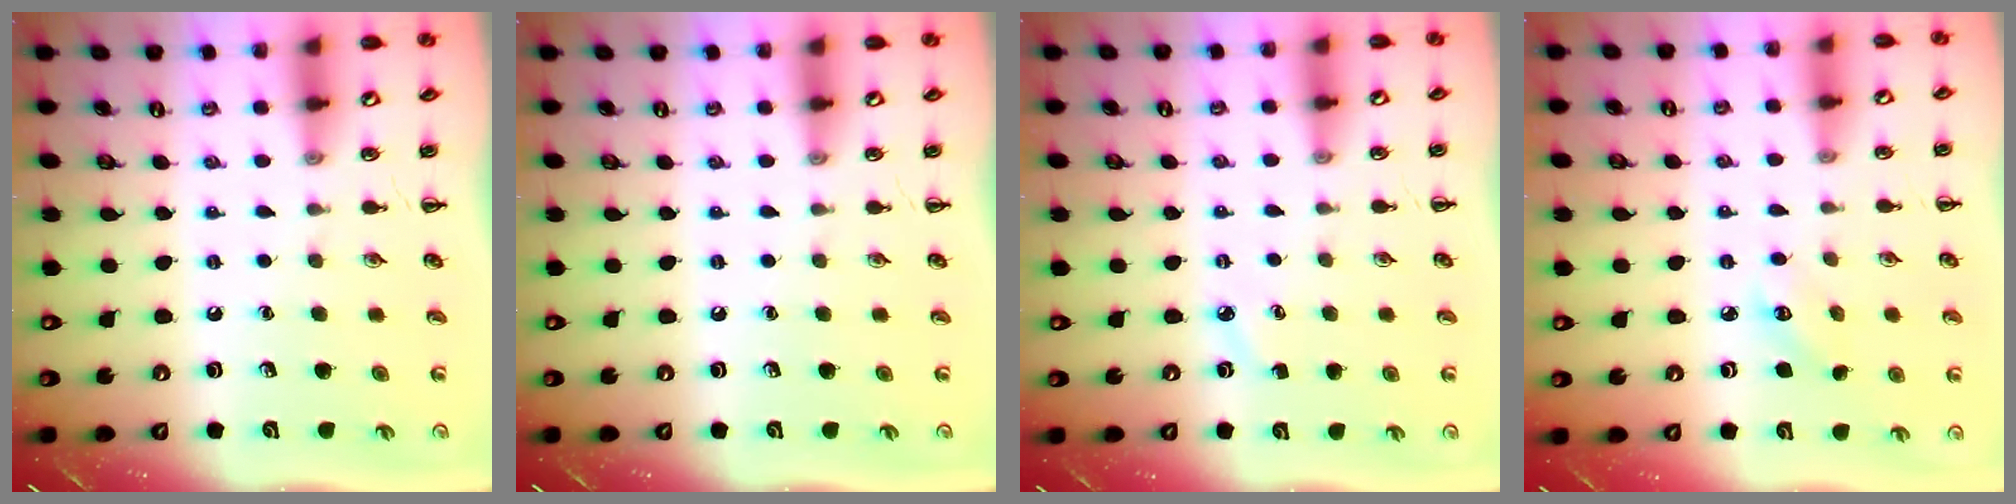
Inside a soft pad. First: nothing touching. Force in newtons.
{"total": 0.0}
{"total": 2.0, "press": 1.9, "slide": 0.7}
{"total": 3.3, "press": 3.2, "slide": 0.8}